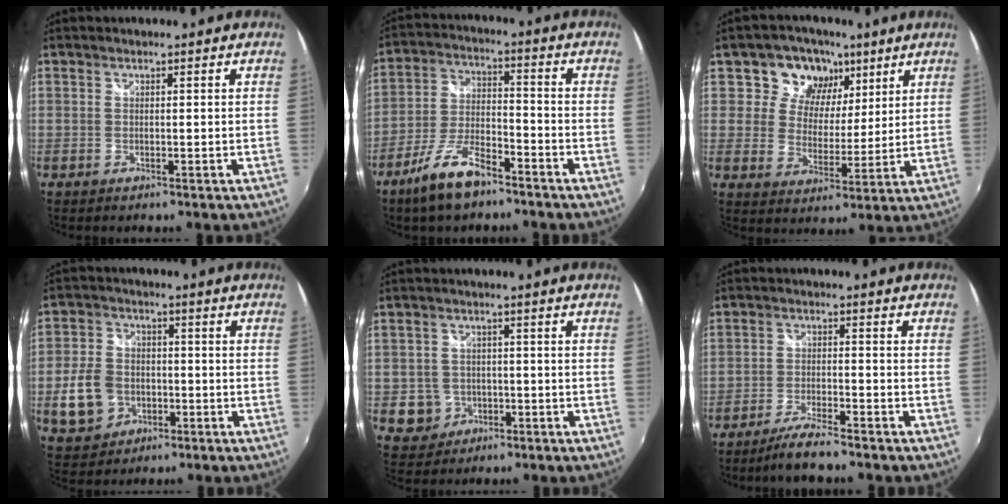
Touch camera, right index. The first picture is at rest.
{"total": 10.5, "force": [-7.6, 3.4, 6.5], "torque": [-0.143, -0.004, -0.139]}
{"total": 10.5, "force": [5.6, 8.2, 3.3], "torque": [-0.054, -0.003, 0.087]}
{"total": 9.9, "force": [-2.8, 7.8, 5.3], "torque": [-0.132, 0.009, -0.041]}
{"total": 5.3, "force": [-1.6, 5.0, 0.9], "torque": [-0.031, 0.010, -0.015]}
{"total": 5.6, "force": [-4.9, 0.3, 2.8], "torque": [-0.075, -0.006, -0.092]}